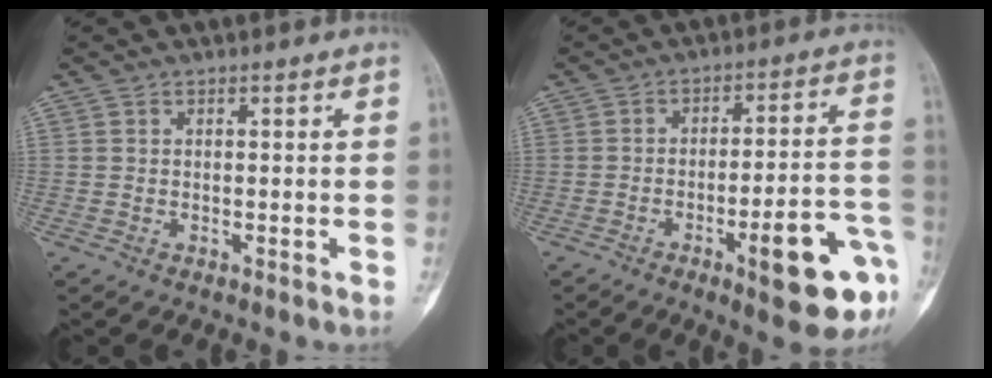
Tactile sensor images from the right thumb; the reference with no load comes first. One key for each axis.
{"total": 15.3, "fx": -6.9, "fy": 3.6, "fz": 13.2, "tx": -0.149, "ty": 0.040, "tz": -0.086}